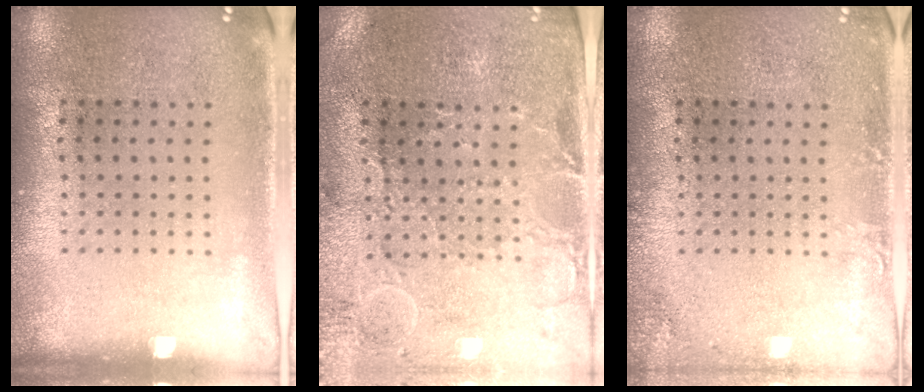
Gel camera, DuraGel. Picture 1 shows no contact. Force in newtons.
{"total": 0.7, "press": 0.5, "slide": 0.4}
{"total": 1.5, "press": 1.5, "slide": 0.1}